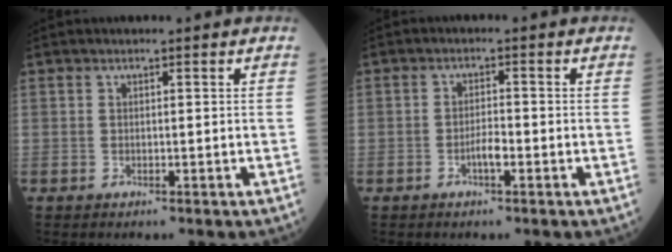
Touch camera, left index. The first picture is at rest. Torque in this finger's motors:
{"motor_torque": [0.42, 0.35, 0.03, 0.01]}